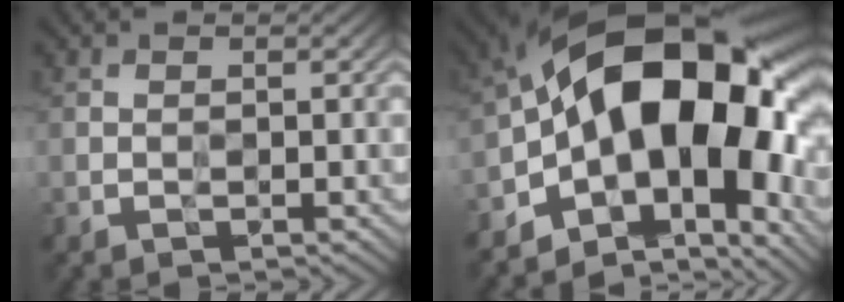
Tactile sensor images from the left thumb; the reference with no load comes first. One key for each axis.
{"total": 19.1, "fx": -1.2, "fy": 10.9, "fz": 15.7, "tx": -0.246, "ty": 0.012, "tz": -0.030}